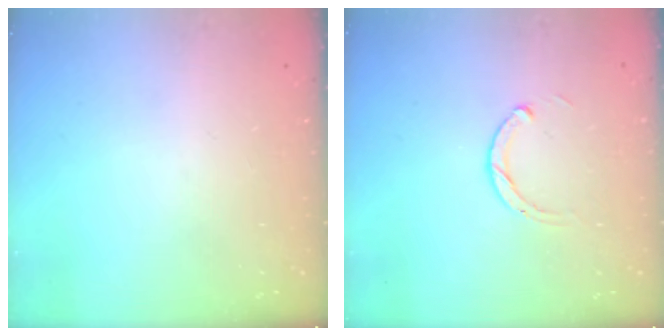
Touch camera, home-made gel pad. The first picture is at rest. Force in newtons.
{"total": 2.3, "press": 2.3, "slide": 0.3}